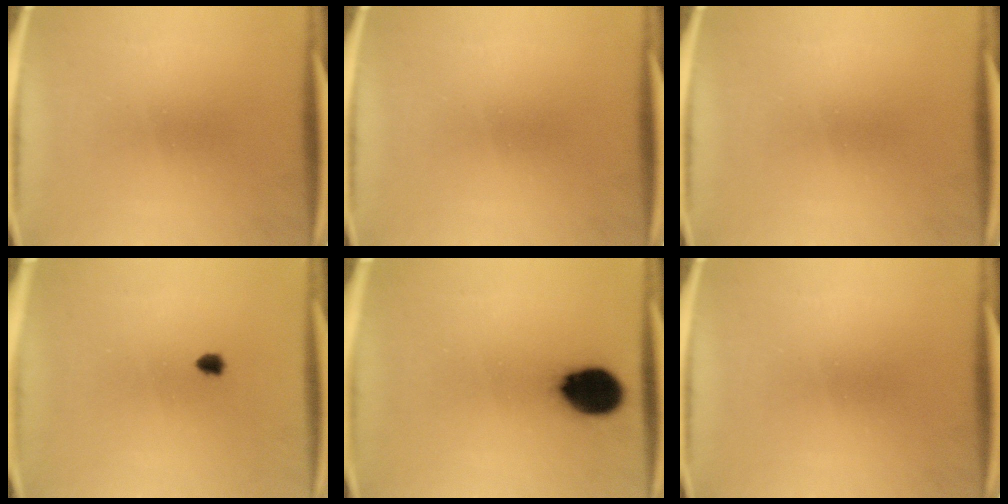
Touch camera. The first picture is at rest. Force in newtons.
{"total": 0.0}
{"total": 0.0}
{"total": 1.1}
{"total": 11.9}
{"total": 0.0}